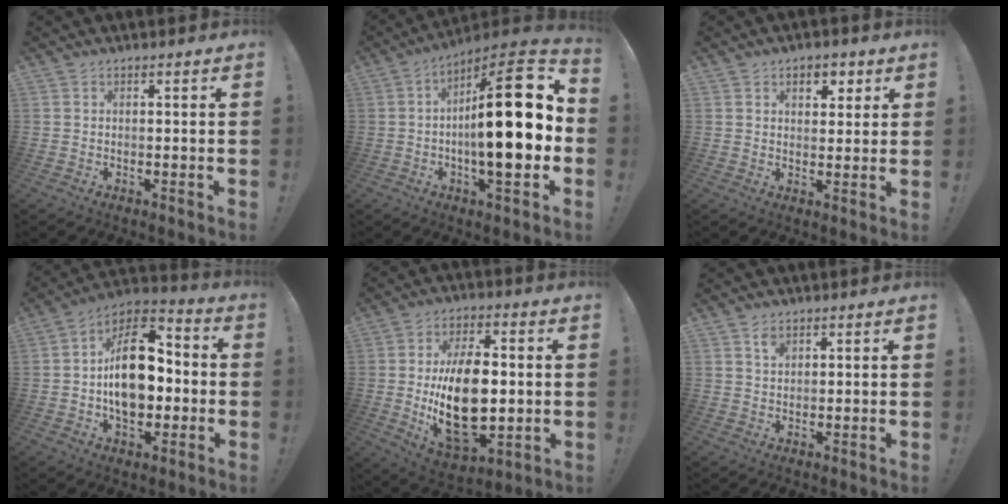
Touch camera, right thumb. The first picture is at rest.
{"total": 23.2, "force": [-0.5, 6.3, 22.3], "torque": [-0.344, -0.003, -0.019]}
{"total": 5.5, "force": [2.6, 3.8, 3.1], "torque": [-0.032, -0.006, 0.042]}
{"total": 19.0, "force": [-0.9, 12.3, 14.4], "torque": [-0.223, 0.021, -0.010]}
{"total": 21.4, "force": [-1.2, 12.4, 17.4], "torque": [-0.322, -0.008, -0.014]}
{"total": 2.6, "force": [1.8, 1.4, 1.2], "torque": [-0.010, -0.012, 0.030]}